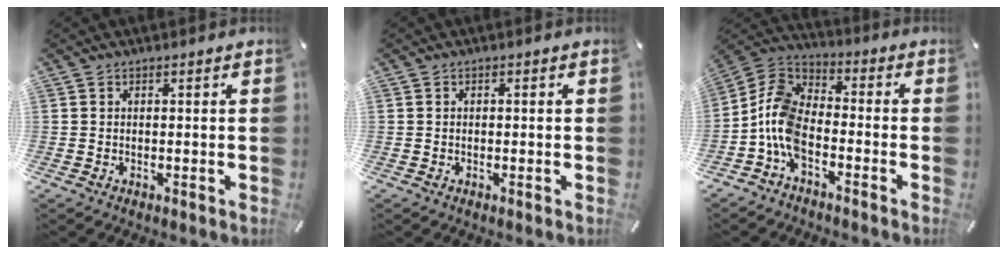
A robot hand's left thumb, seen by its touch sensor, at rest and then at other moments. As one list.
[{"total": 0.5, "force": [-0.1, 0.3, 0.4], "torque": [-0.007, 0.000, -0.003]}, {"total": 10.1, "force": [-5.0, 6.3, 6.1], "torque": [-0.151, 0.010, -0.101]}]